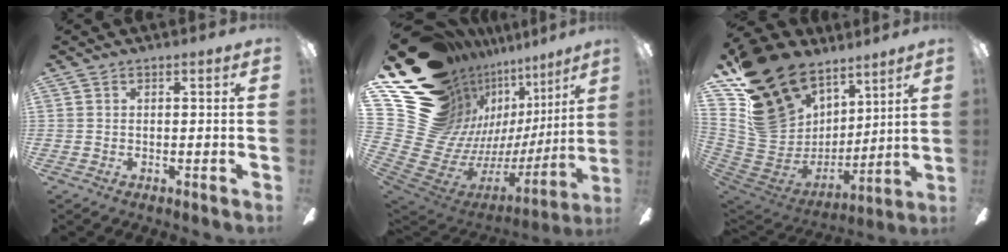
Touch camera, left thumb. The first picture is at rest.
{"total": 23.2, "force": [11.3, 16.1, 12.3], "torque": [-0.226, -0.133, 0.279]}
{"total": 23.2, "force": [14.1, 16.1, 8.9], "torque": [-0.179, -0.093, 0.296]}